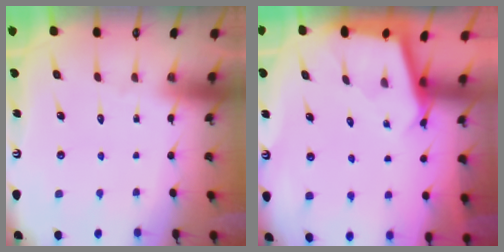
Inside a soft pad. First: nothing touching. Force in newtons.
{"total": 2.2, "press": 2.2, "slide": 0.2}